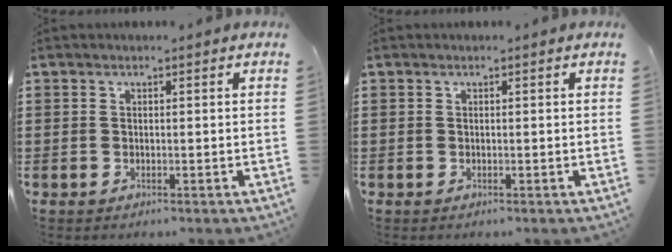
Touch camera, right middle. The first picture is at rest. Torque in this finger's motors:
{"motor_torque": [-1.10, -1.04, 0.00, 0.01]}